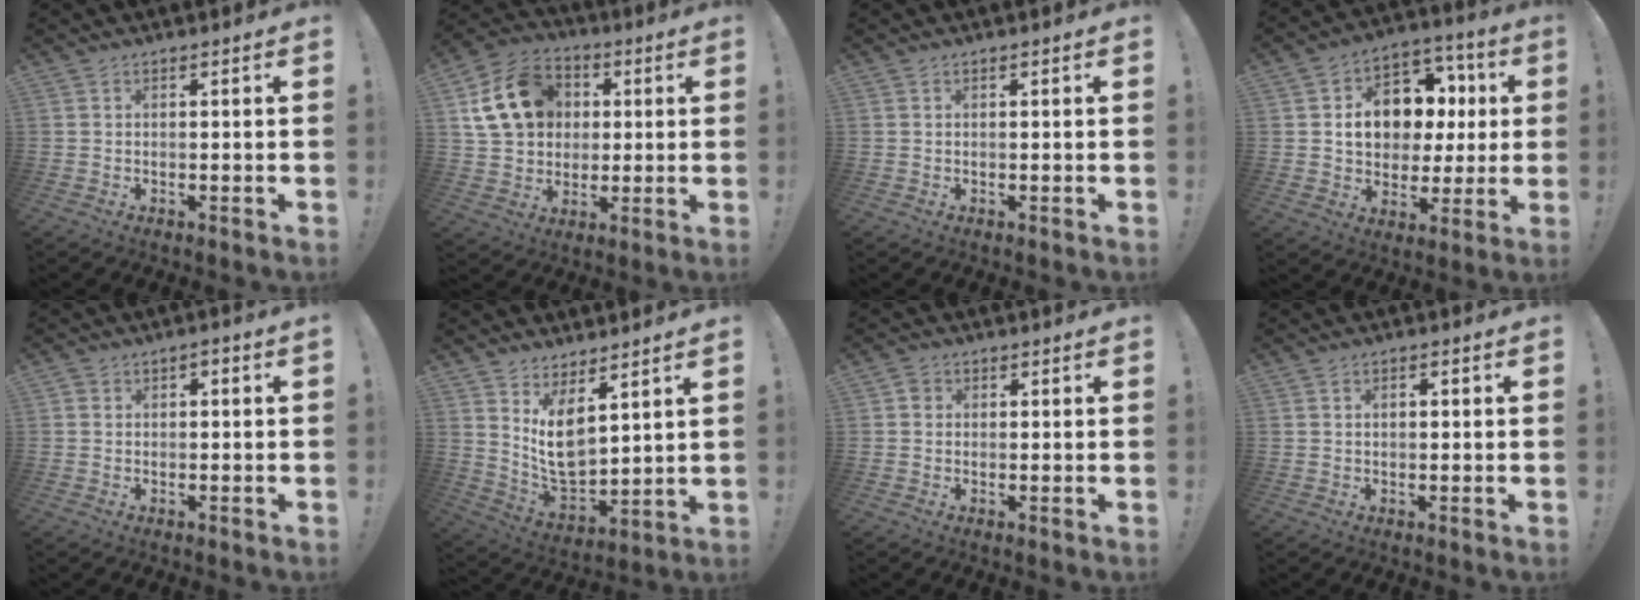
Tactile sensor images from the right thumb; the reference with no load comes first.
{"total": 17.4, "force": [4.8, 14.0, 9.1], "torque": [-0.135, 0.000, 0.101]}
{"total": 0.0}
{"total": 13.6, "force": [2.5, 10.8, 8.0], "torque": [-0.115, -0.006, 0.058]}
{"total": 1.7, "force": [-1.0, 1.2, 0.7], "torque": [-0.010, 0.010, -0.019]}
{"total": 11.2, "force": [5.9, 6.3, 7.1], "torque": [-0.125, -0.057, 0.117]}
{"total": 2.1, "force": [0.3, 1.9, 0.9], "torque": [-0.009, 0.003, 0.005]}
{"total": 1.3, "force": [0.0, 0.8, 1.0], "torque": [-0.015, 0.002, -0.002]}